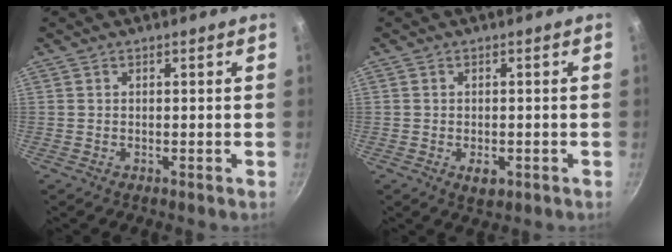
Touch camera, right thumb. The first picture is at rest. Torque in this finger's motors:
{"motor_torque": [-0.16, 0.05, 0.09, 0.39, 0.06]}